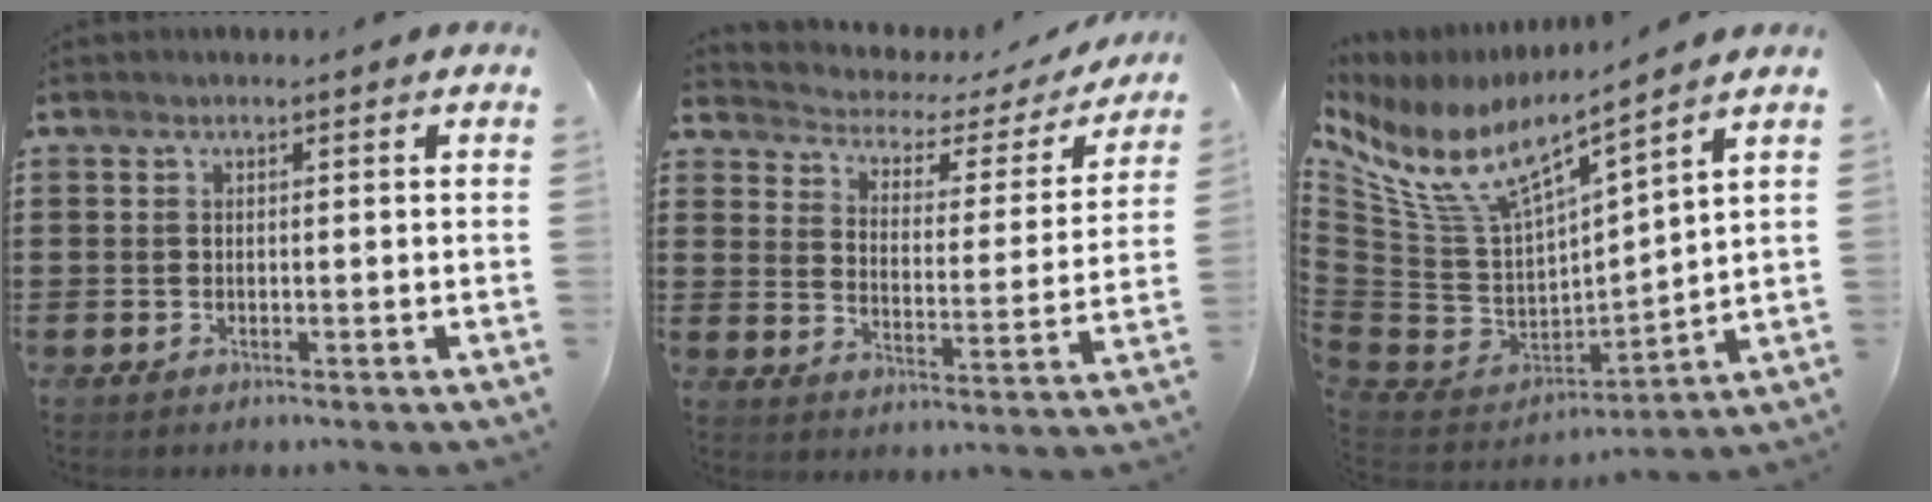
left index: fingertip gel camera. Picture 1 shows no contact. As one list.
[{"total": 2.8, "force": [2.2, 1.4, 0.8], "torque": [-0.035, -0.021, 0.028]}, {"total": 9.3, "force": [6.3, 2.5, 6.3], "torque": [-0.160, -0.055, 0.106]}]